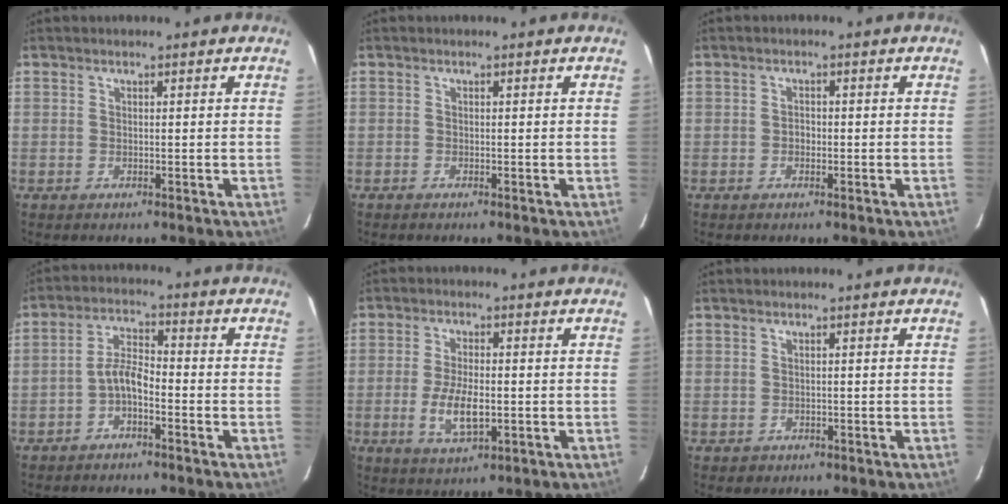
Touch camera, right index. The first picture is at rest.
{"total": 0.0}
{"total": 1.1, "force": [-0.6, 0.8, 0.3], "torque": [-0.005, 0.003, -0.011]}
{"total": 4.4, "force": [-2.7, 1.5, 3.2], "torque": [-0.068, 0.017, -0.051]}
{"total": 5.3, "force": [-1.3, 1.9, 4.7], "torque": [-0.098, -0.008, -0.024]}
{"total": 1.5, "force": [-0.2, 1.5, 0.1], "torque": [0.000, 0.002, 0.001]}